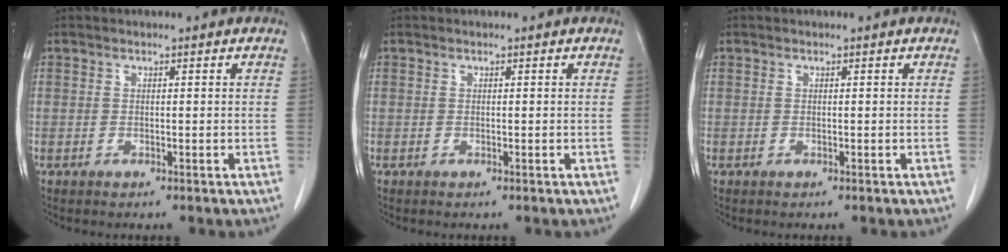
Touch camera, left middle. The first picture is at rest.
{"total": 0.0}
{"total": 0.0}